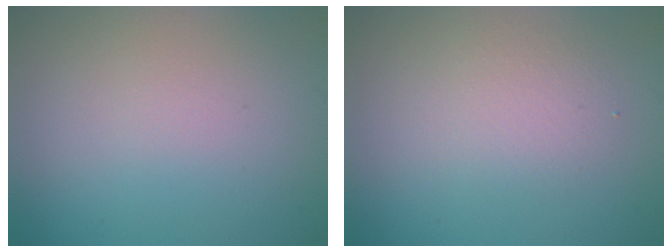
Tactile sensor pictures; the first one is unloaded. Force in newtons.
{"total": 2.2, "press": 2.2, "slide": 0.1}